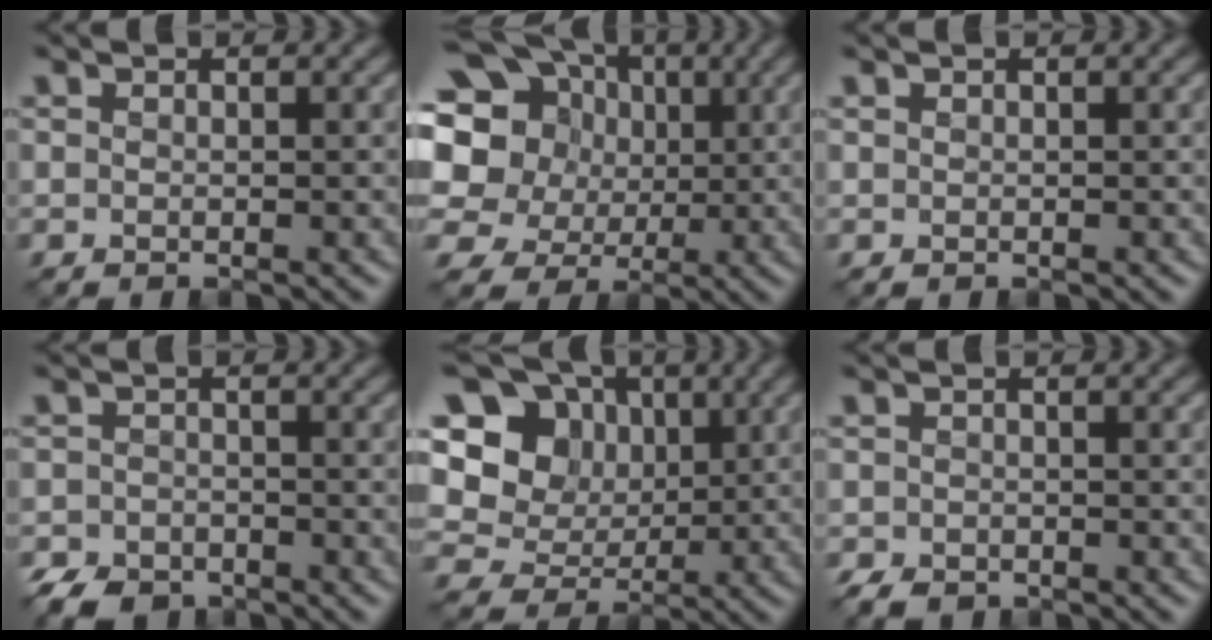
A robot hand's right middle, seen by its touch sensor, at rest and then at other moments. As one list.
[{"total": 18.1, "force": [5.4, 15.3, 7.9], "torque": [-0.198, 0.042, 0.073]}, {"total": 0.0}, {"total": 3.5, "force": [-2.8, 1.8, 1.0], "torque": [-0.015, -0.005, -0.055]}, {"total": 11.7, "force": [3.5, 9.8, 5.4], "torque": [-0.141, 0.046, 0.045]}, {"total": 1.7, "force": [-1.3, 0.8, 0.5], "torque": [-0.007, -0.003, -0.027]}]